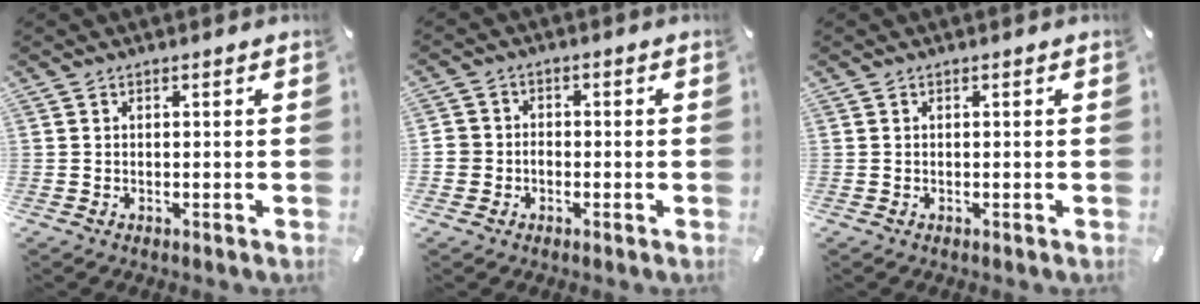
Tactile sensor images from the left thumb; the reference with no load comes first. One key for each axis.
{"total": 3.6, "fx": -1.5, "fy": 3.2, "fz": 0.6, "tx": -0.011, "ty": 0.011, "tz": -0.030}
{"total": 0.0}